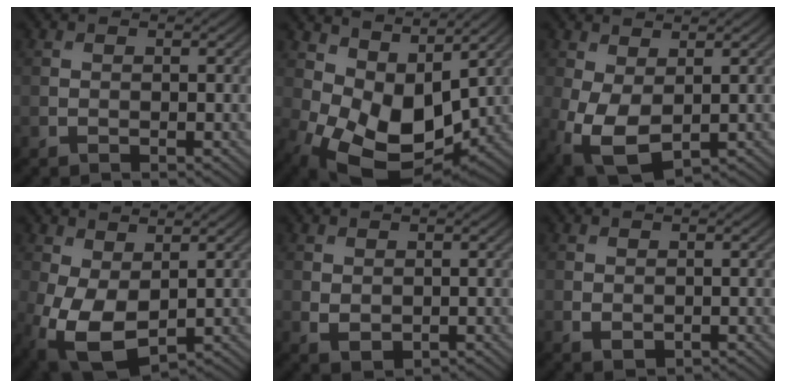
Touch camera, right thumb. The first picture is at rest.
{"total": 11.1, "force": [1.3, 7.1, 8.5], "torque": [-0.175, -0.029, 0.031]}
{"total": 7.4, "force": [-1.1, 4.2, 5.9], "torque": [-0.158, -0.015, -0.017]}
{"total": 8.6, "force": [-1.1, 5.0, 6.9], "torque": [-0.182, -0.013, -0.018]}
{"total": 1.6, "force": [0.3, 1.2, 1.1], "torque": [-0.024, -0.007, 0.013]}
{"total": 0.9, "force": [0.0, 0.7, 0.6], "torque": [-0.014, -0.006, 0.006]}